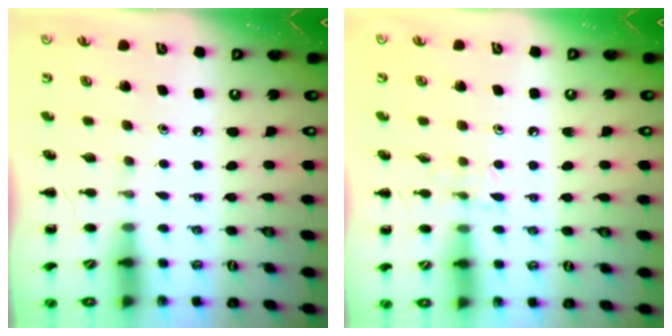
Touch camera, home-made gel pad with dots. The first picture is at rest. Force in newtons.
{"total": 5.5, "press": 5.2, "slide": 1.5}